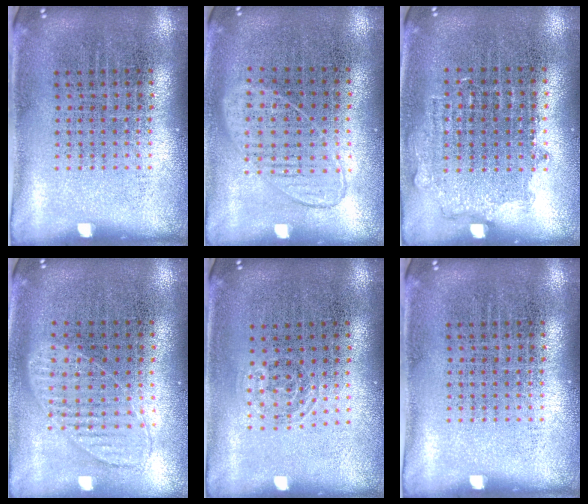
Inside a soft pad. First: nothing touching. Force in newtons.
{"total": 0.9, "press": 0.8, "slide": 0.4}
{"total": 0.8, "press": 0.7, "slide": 0.4}
{"total": 0.9, "press": 0.9, "slide": 0.2}
{"total": 0.8, "press": 0.6, "slide": 0.5}
{"total": 0.0}